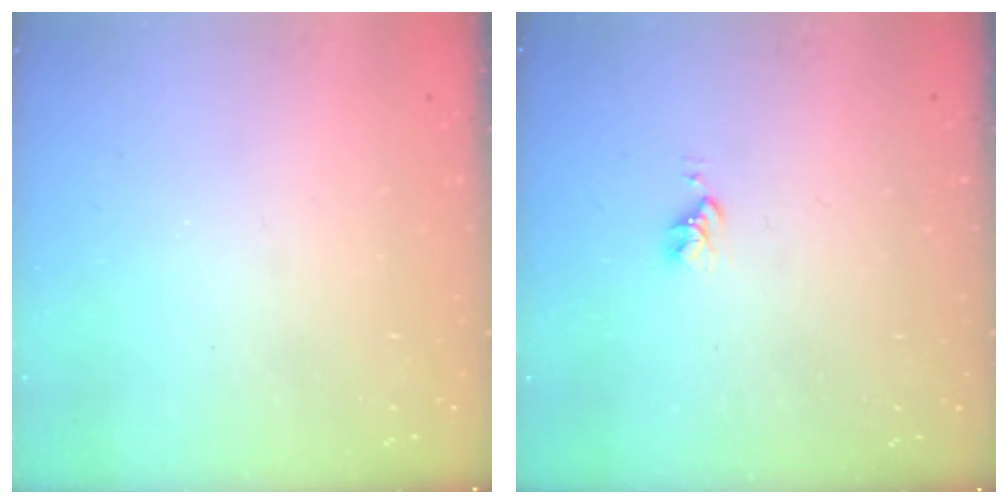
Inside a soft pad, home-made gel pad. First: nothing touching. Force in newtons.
{"total": 2.8, "press": 2.8, "slide": 0.4}